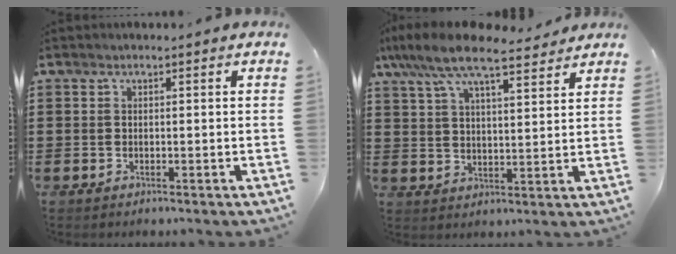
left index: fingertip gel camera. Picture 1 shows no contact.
{"total": 9.0, "force": [7.4, 1.9, 4.7], "torque": [-0.116, -0.021, 0.133]}